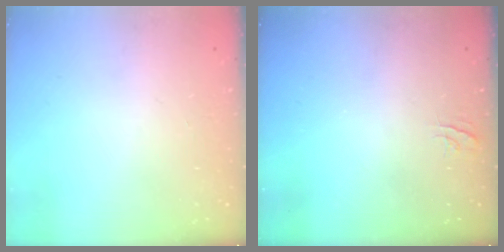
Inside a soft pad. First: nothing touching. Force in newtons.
{"total": 3.7, "press": 3.7, "slide": 0.3}